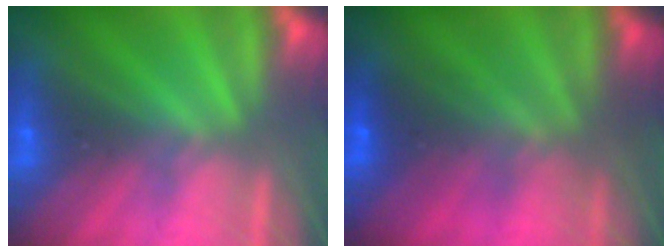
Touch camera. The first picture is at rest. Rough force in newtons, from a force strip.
{"total": 7.7}